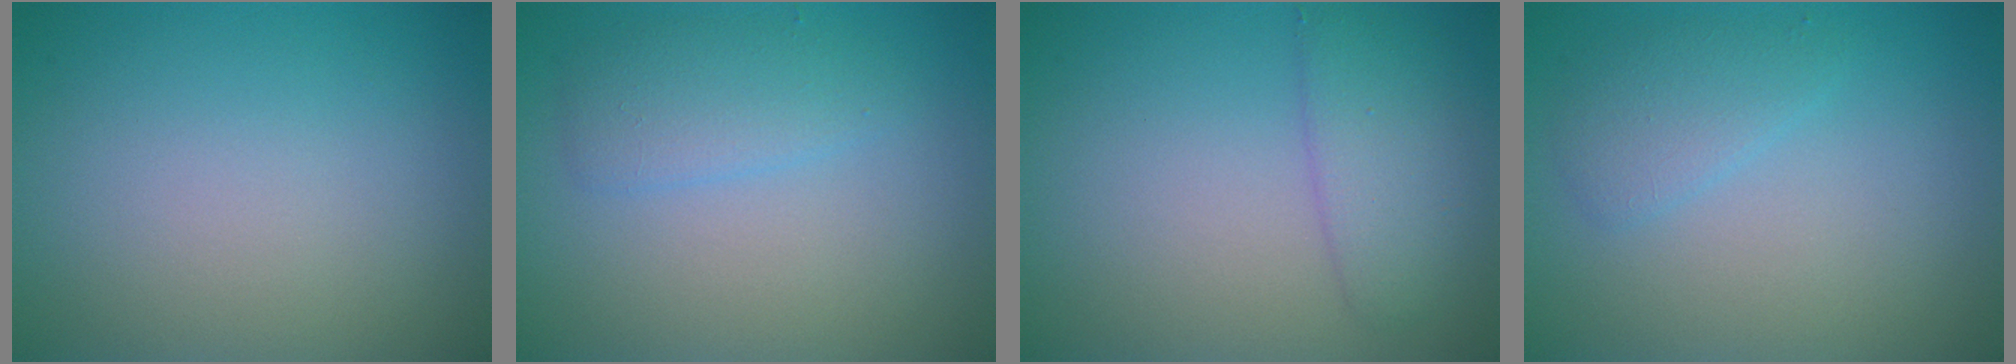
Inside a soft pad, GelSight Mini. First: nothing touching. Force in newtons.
{"total": 2.4, "press": 2.4, "slide": 0.1}
{"total": 2.9, "press": 2.9, "slide": 0.1}
{"total": 2.0, "press": 2.0, "slide": 0.1}